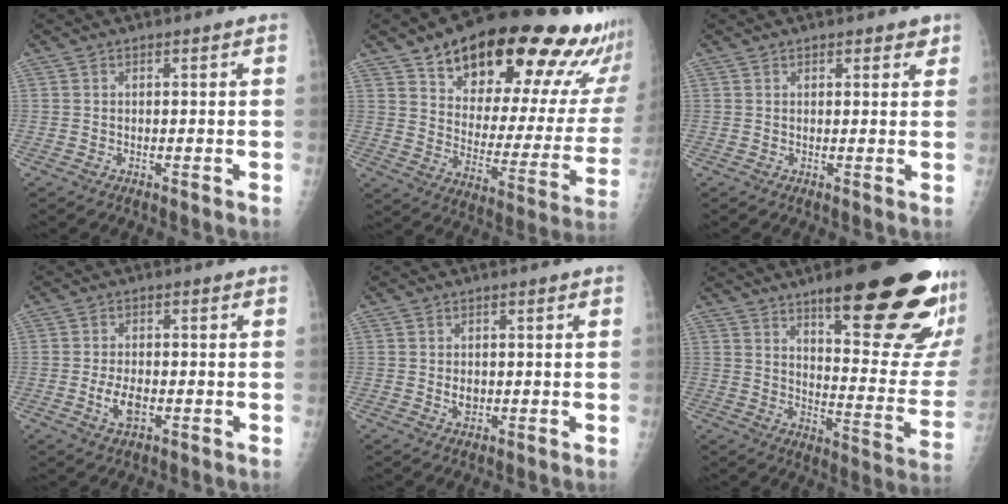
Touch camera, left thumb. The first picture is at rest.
{"total": 30.0, "force": [20.8, 10.7, 18.8], "torque": [-0.241, -0.081, 0.296]}
{"total": 2.3, "force": [1.6, 1.2, 1.0], "torque": [0.008, -0.006, 0.016]}
{"total": 4.5, "force": [-1.2, 2.5, 3.6], "torque": [-0.066, 0.002, -0.019]}
{"total": 2.4, "force": [0.0, 1.8, 1.5], "torque": [-0.014, -0.001, 0.006]}
{"total": 27.7, "force": [15.9, 6.5, 21.7], "torque": [-0.237, -0.071, 0.236]}